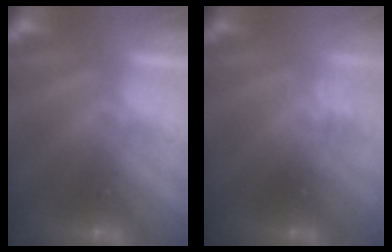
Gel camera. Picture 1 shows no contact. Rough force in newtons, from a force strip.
{"total": 2.0}